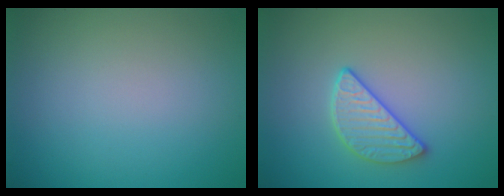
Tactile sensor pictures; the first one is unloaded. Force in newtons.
{"total": 2.9, "press": 2.6, "slide": 1.1}